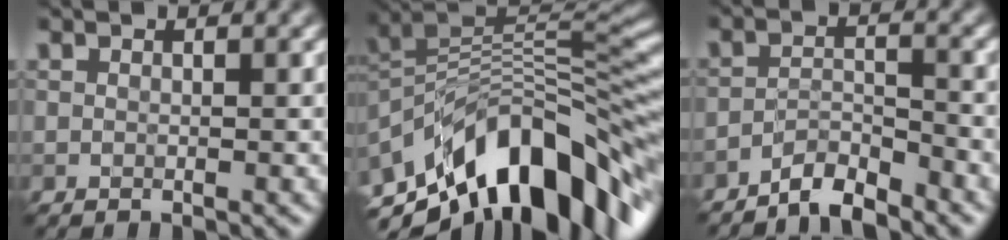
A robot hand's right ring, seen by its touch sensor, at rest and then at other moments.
{"total": 12.9, "force": [-6.7, 5.6, 9.5], "torque": [-0.152, 0.028, -0.125]}
{"total": 3.3, "force": [-3.1, 0.3, 1.1], "torque": [-0.019, 0.005, -0.066]}